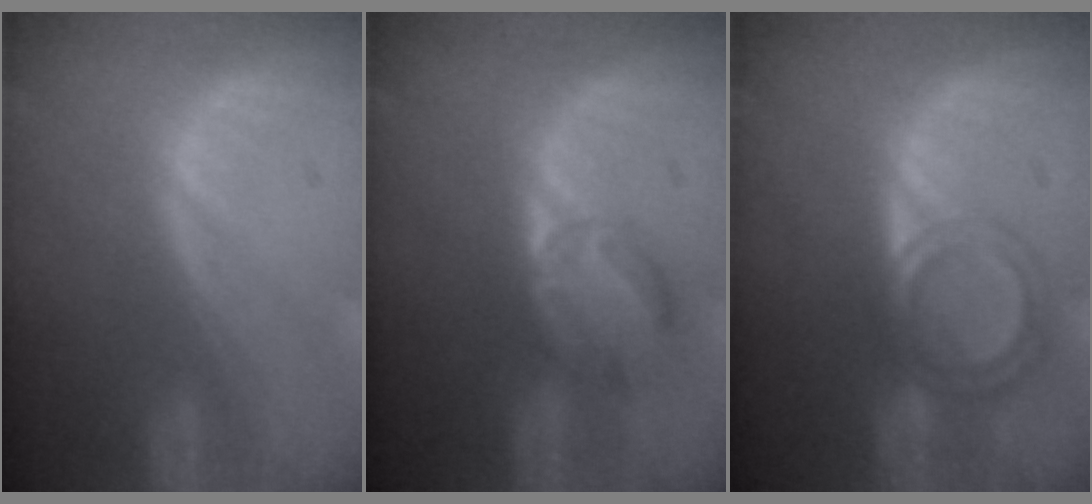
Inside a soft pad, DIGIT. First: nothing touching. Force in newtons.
{"total": 5.0, "press": 5.0, "slide": 0.5}
{"total": 6.4, "press": 5.4, "slide": 3.5}